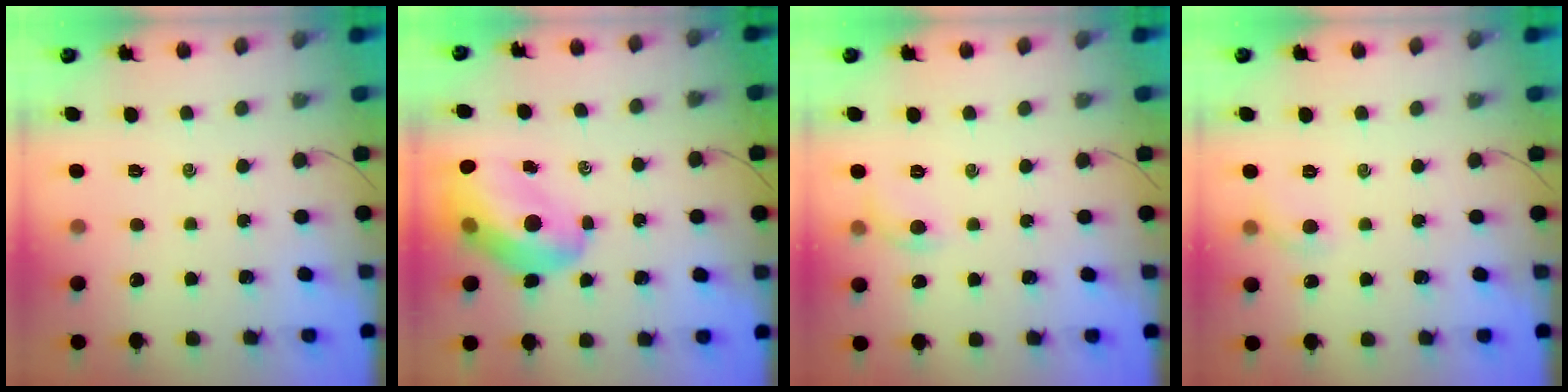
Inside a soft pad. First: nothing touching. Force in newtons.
{"total": 13.9, "press": 13.4, "slide": 3.6}
{"total": 6.3, "press": 6.2, "slide": 1.3}
{"total": 5.3, "press": 5.1, "slide": 1.4}